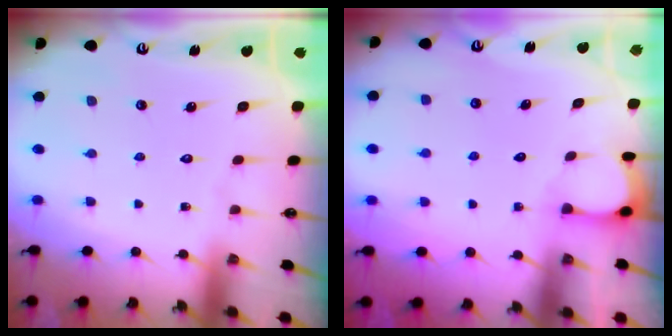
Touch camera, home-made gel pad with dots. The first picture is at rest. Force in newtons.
{"total": 2.3, "press": 2.2, "slide": 0.4}